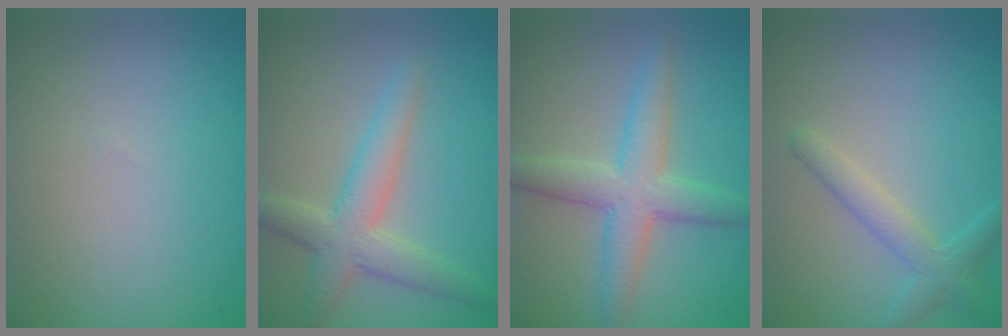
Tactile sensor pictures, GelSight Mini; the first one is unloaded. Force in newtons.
{"total": 4.3, "press": 4.3, "slide": 0.2}
{"total": 5.1, "press": 5.1, "slide": 0.2}
{"total": 2.5, "press": 2.5, "slide": 0.2}